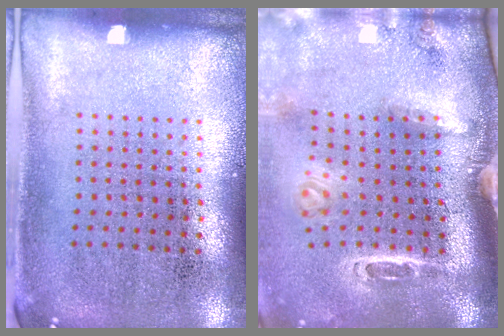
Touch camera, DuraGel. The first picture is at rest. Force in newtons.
{"total": 3.2, "press": 2.1, "slide": 2.4}